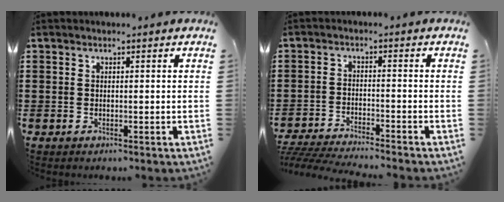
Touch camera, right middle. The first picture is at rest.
{"total": 4.4, "force": [-4.4, -0.2, 0.8], "torque": [-0.029, -0.010, -0.093]}